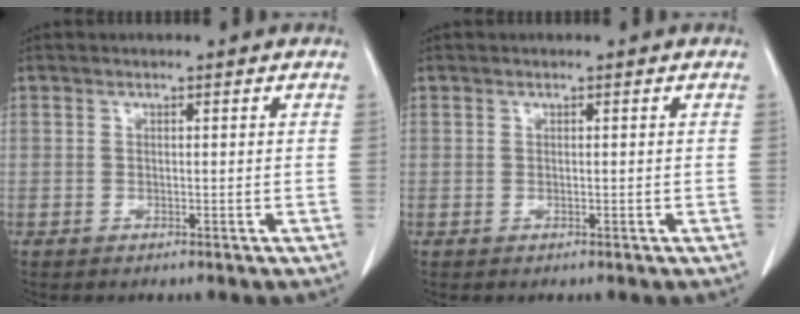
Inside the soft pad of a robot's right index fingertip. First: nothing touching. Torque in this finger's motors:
{"motor_torque": [0.00, 0.00, 0.00, 0.00]}